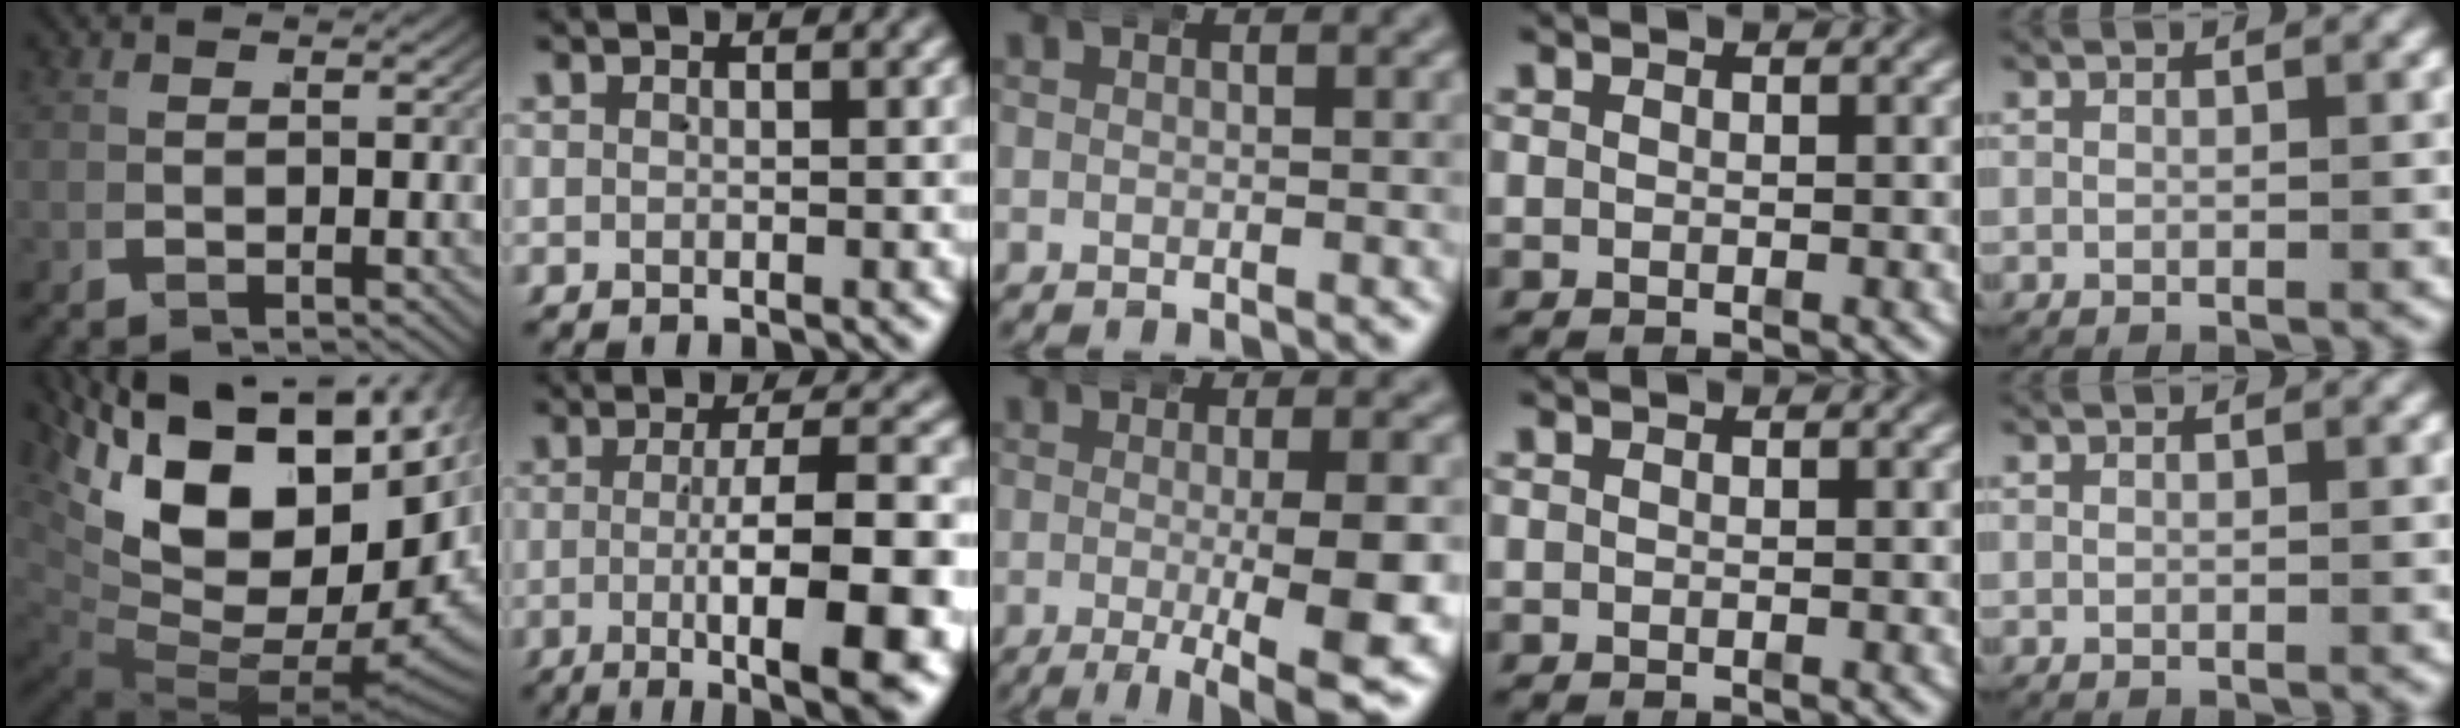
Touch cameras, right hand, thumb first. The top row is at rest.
{"thumb": {"total": 21.7, "force": [1.6, 13.4, 17.0], "torque": [-0.320, -0.055, 0.058]}, "index": {"total": 10.2, "force": [-3.5, 1.7, 9.5], "torque": [-0.128, -0.002, -0.051]}, "middle": {"total": 9.1, "force": [-4.3, 2.1, 7.8], "torque": [-0.108, -0.021, -0.057]}}